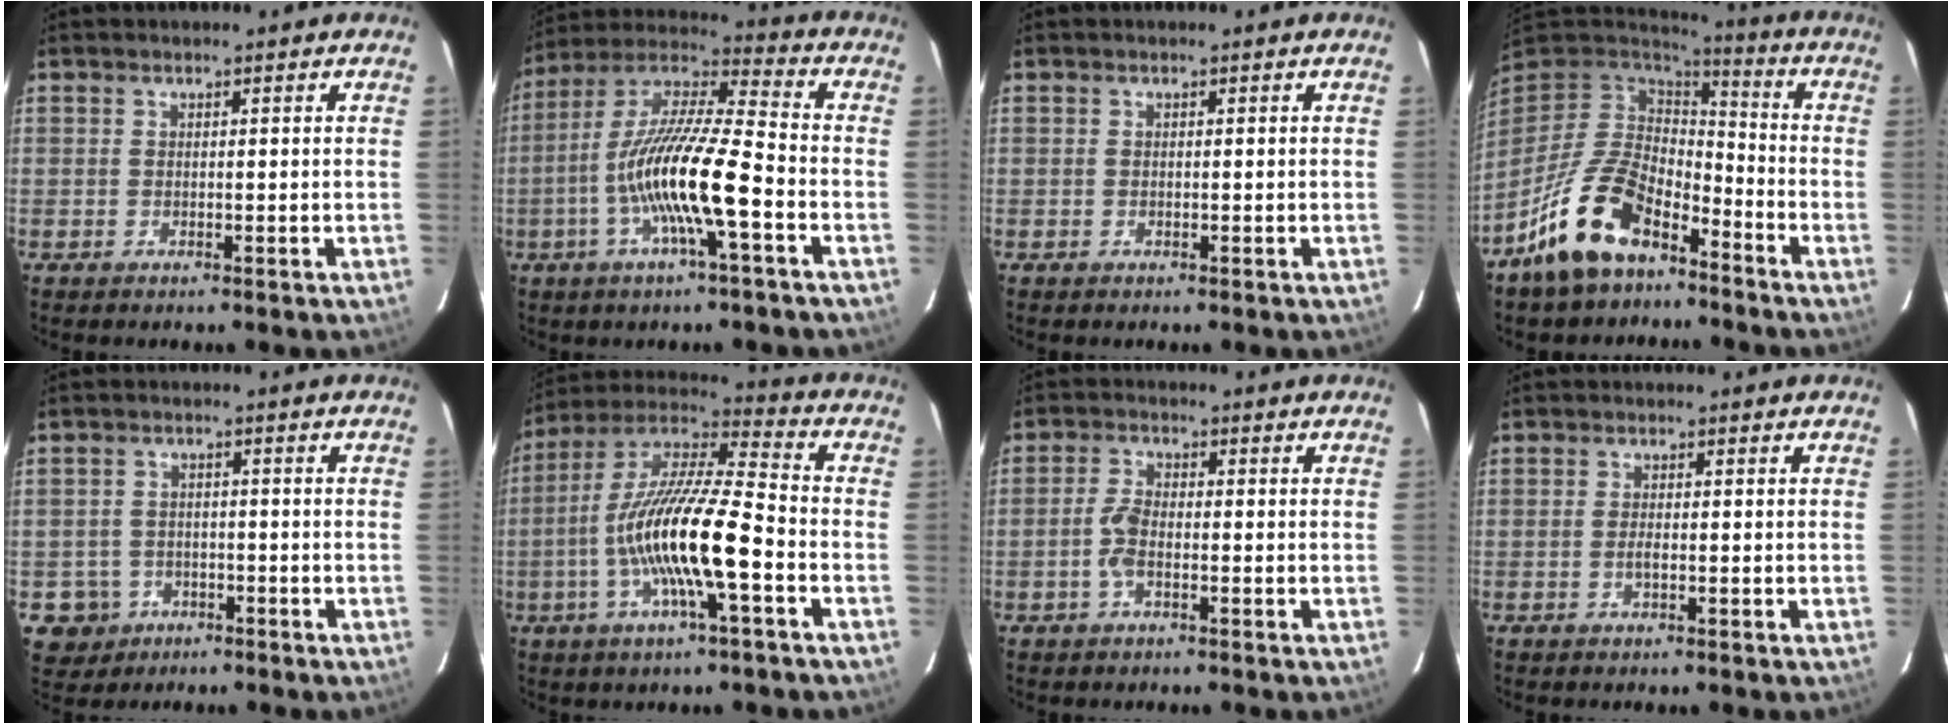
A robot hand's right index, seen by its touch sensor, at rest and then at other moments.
{"total": 16.3, "force": [-5.3, 2.0, 15.3], "torque": [-0.292, -0.003, -0.108]}
{"total": 0.0}
{"total": 16.0, "force": [-10.0, 8.2, 9.3], "torque": [-0.194, 0.003, -0.177]}
{"total": 6.1, "force": [-2.6, 5.5, 0.5], "torque": [-0.025, 0.022, -0.034]}
{"total": 17.4, "force": [-5.1, 2.6, 16.5], "torque": [-0.312, -0.004, -0.103]}
{"total": 3.7, "force": [-1.3, 1.7, 3.0], "torque": [-0.073, 0.005, -0.027]}
{"total": 1.3, "force": [-0.4, 0.4, 1.2], "torque": [-0.025, 0.000, -0.009]}